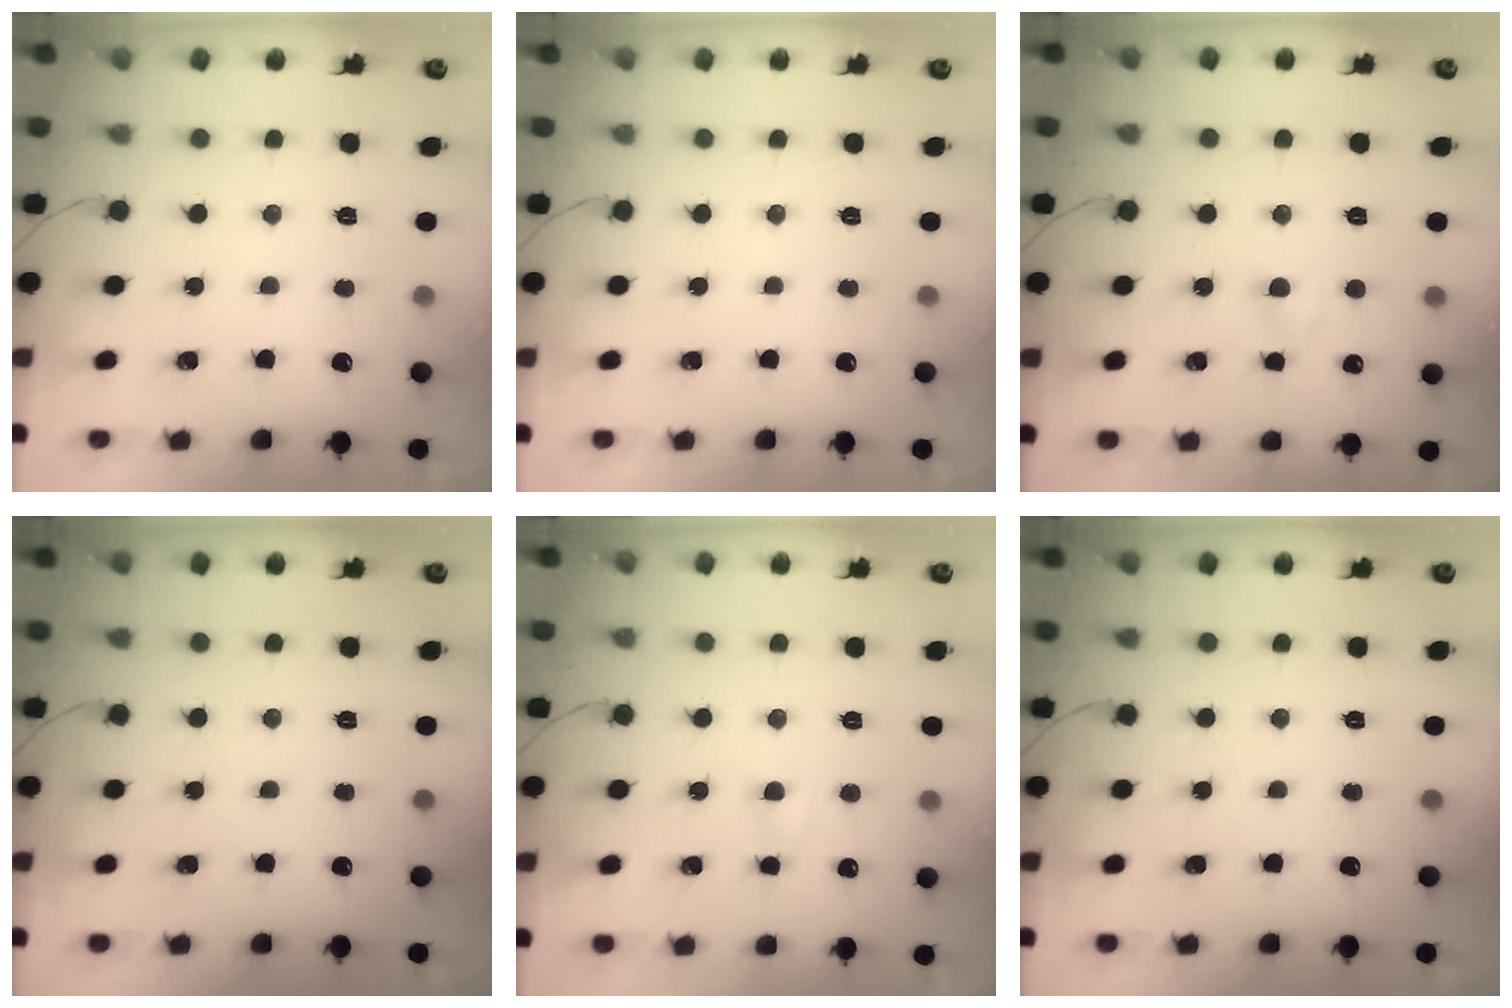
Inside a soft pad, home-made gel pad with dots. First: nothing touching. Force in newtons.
{"total": 0.0}
{"total": 2.8, "press": 2.6, "slide": 1.1}
{"total": 0.0}
{"total": 2.7, "press": 2.5, "slide": 1.0}
{"total": 0.0}